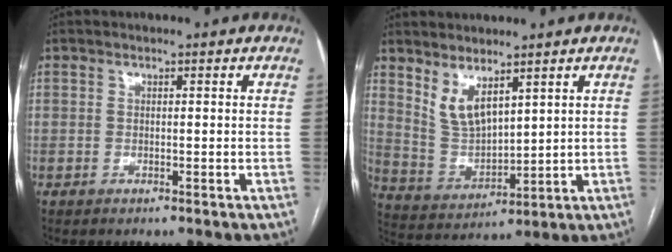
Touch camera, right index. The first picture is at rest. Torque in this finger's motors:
{"motor_torque": [0.12, 0.18, 0.11, 0.02]}